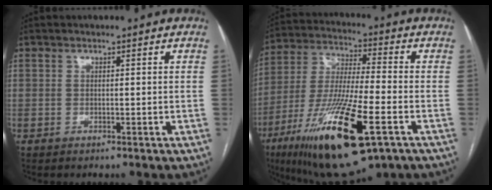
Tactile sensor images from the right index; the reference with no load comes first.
{"total": 21.7, "force": [-10.2, 4.5, 18.6], "torque": [-0.365, -0.034, -0.171]}